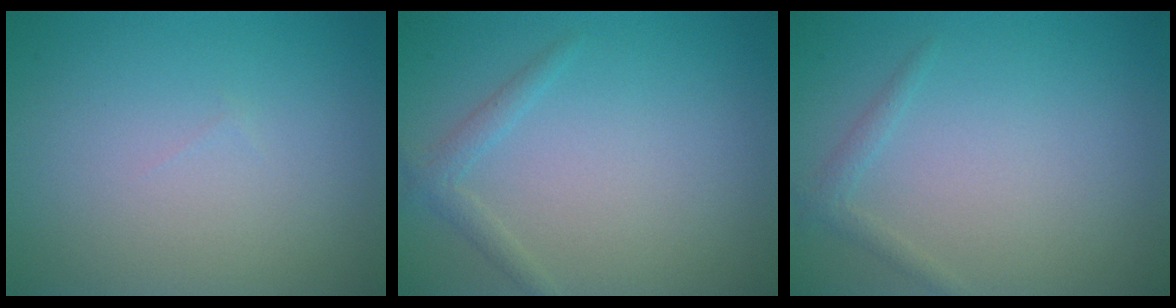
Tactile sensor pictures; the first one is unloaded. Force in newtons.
{"total": 1.4, "press": 1.4, "slide": 0.1}
{"total": 1.1, "press": 1.1, "slide": 0.1}